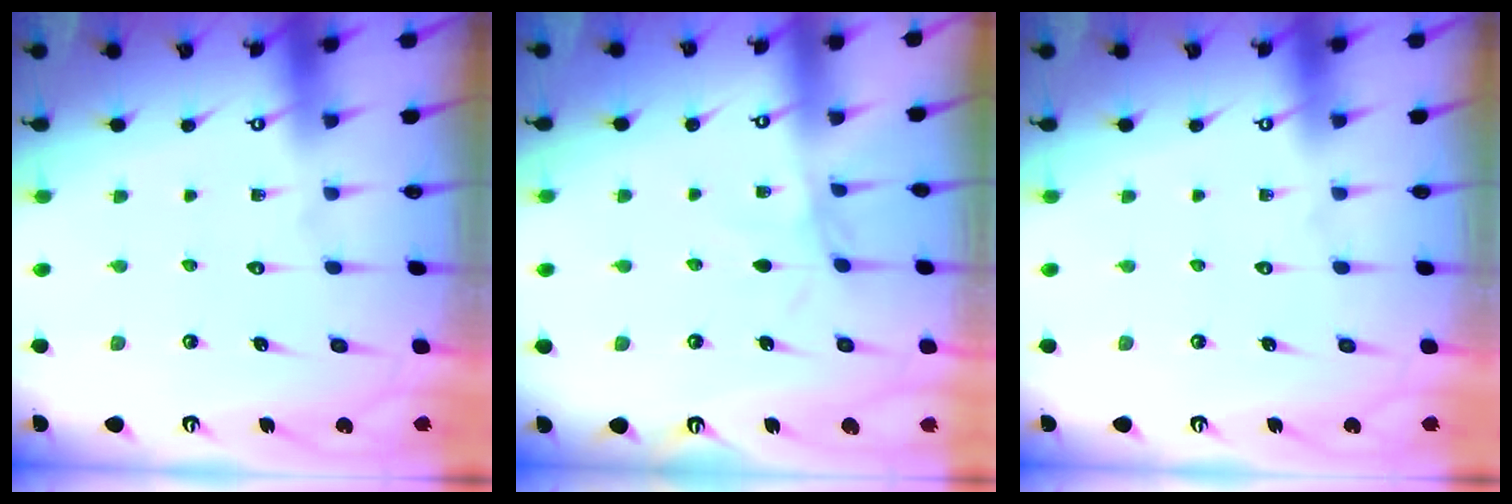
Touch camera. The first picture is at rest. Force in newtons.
{"total": 2.3, "press": 2.3, "slide": 0.4}
{"total": 0.0}